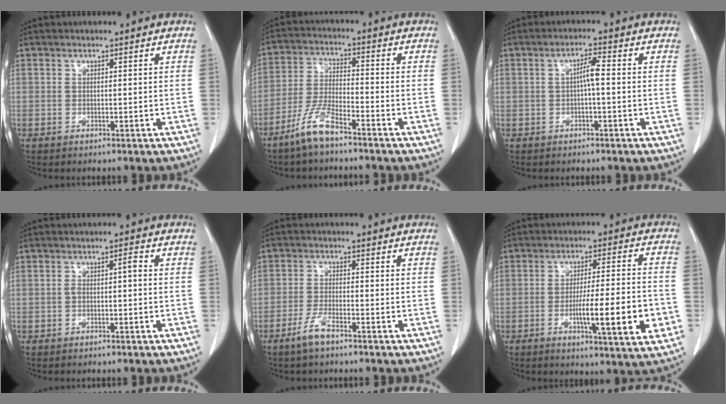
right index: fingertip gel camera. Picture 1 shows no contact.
{"total": 7.1, "force": [-5.2, 1.0, 4.7], "torque": [-0.106, -0.010, -0.108]}
{"total": 2.9, "force": [-0.2, 0.2, 2.9], "torque": [-0.052, 0.006, -0.002]}
{"total": 1.9, "force": [-0.3, 0.4, 1.8], "torque": [-0.032, 0.009, -0.006]}
{"total": 3.8, "force": [-2.8, 0.6, 2.5], "torque": [-0.055, -0.003, -0.055]}
{"total": 13.3, "force": [-3.9, 0.8, 12.7], "torque": [-0.194, -0.008, -0.060]}